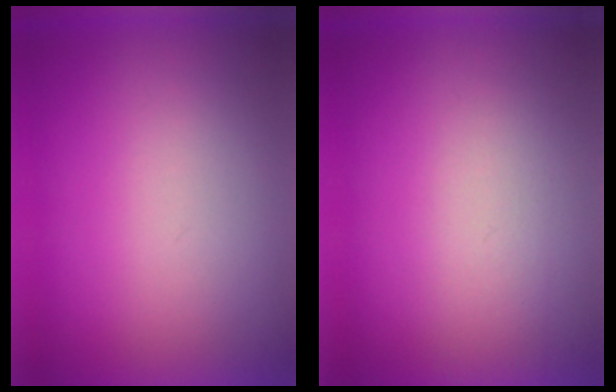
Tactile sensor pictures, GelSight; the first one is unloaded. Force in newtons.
{"total": 1.4}